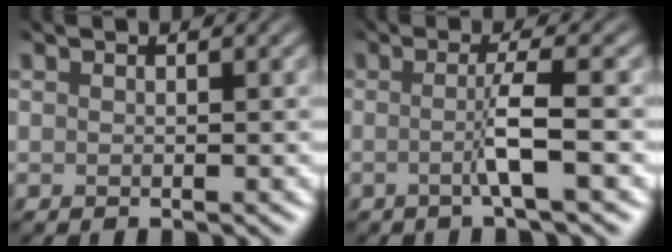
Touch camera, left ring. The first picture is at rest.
{"total": 3.2, "force": [-1.2, 0.4, 2.9], "torque": [-0.050, -0.008, -0.023]}